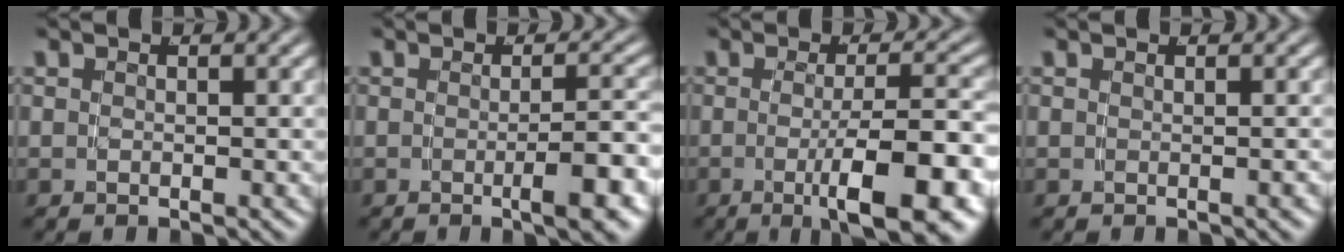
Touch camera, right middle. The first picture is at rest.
{"total": 3.4, "force": [-1.5, 0.3, 3.0], "torque": [-0.035, 0.005, -0.029]}
{"total": 7.8, "force": [-3.1, 1.5, 6.9], "torque": [-0.089, -0.008, -0.042]}
{"total": 0.0}